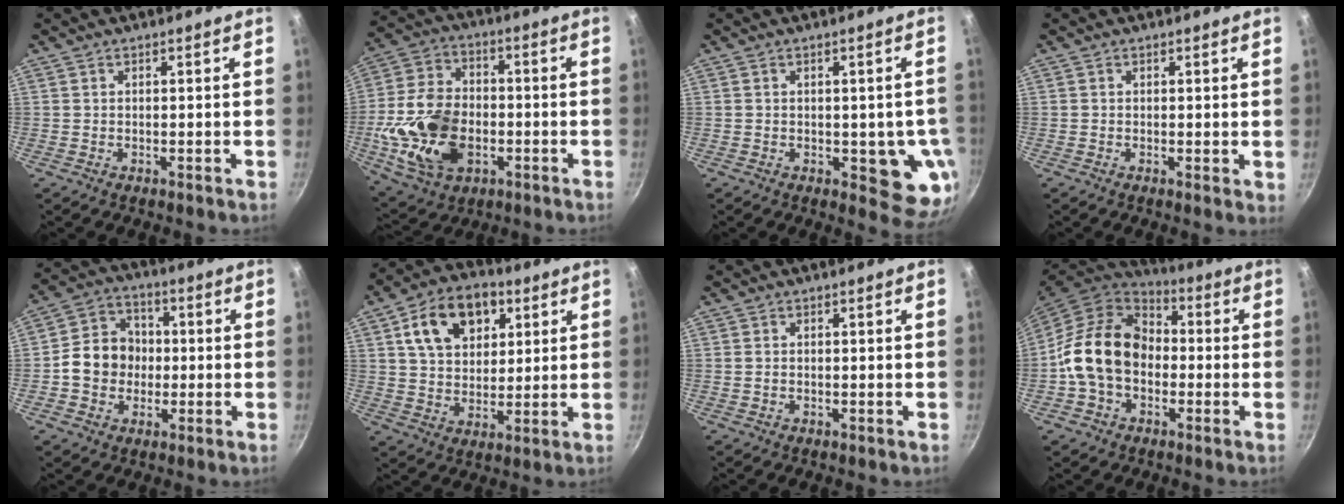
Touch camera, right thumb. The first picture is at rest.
{"total": 18.2, "force": [-3.9, 12.2, 13.0], "torque": [-0.244, 0.020, -0.066]}
{"total": 8.7, "force": [-1.2, 4.3, 7.5], "torque": [-0.051, -0.011, -0.012]}
{"total": 1.0, "force": [0.4, 0.3, 0.9], "torque": [-0.011, -0.004, 0.004]}
{"total": 10.6, "force": [-0.9, 9.2, 5.2], "torque": [-0.056, 0.023, -0.034]}
{"total": 15.0, "force": [5.6, 10.3, 9.3], "torque": [-0.124, -0.001, 0.088]}
{"total": 0.7, "force": [-0.1, 0.6, 0.3], "torque": [-0.005, 0.002, -0.002]}
{"total": 16.2, "force": [-1.4, 12.2, 10.6], "torque": [-0.153, 0.038, -0.040]}